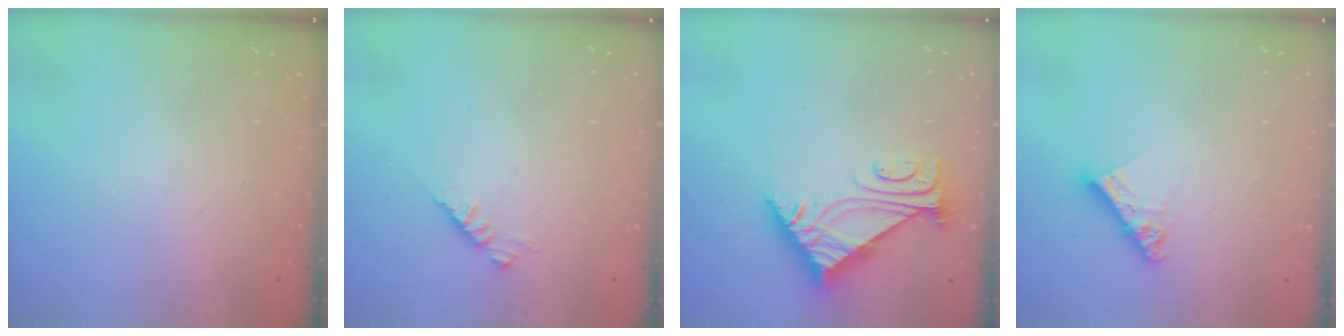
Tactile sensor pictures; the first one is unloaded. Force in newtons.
{"total": 2.9, "press": 2.8, "slide": 0.7}
{"total": 5.6, "press": 5.5, "slide": 0.8}
{"total": 8.1, "press": 8.1, "slide": 0.7}